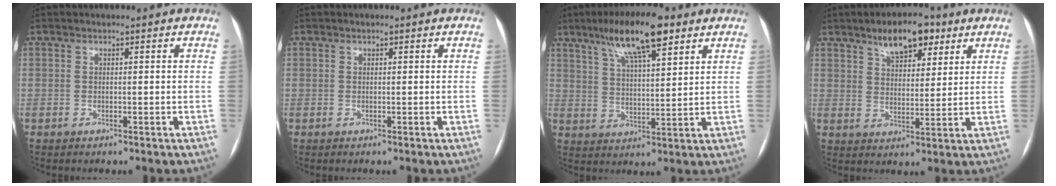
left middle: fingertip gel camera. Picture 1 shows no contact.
{"total": 0.0}
{"total": 12.0, "force": [7.6, 2.4, 9.0], "torque": [-0.161, 0.015, 0.131]}
{"total": 8.4, "force": [5.4, 3.5, 5.4], "torque": [-0.085, 0.012, 0.090]}